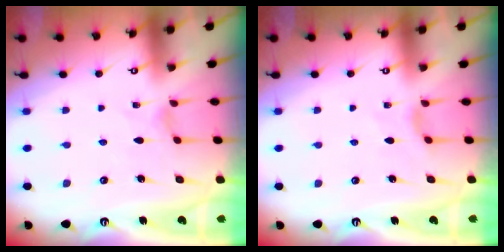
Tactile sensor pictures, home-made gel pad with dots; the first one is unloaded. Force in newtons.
{"total": 2.7, "press": 2.6, "slide": 0.6}